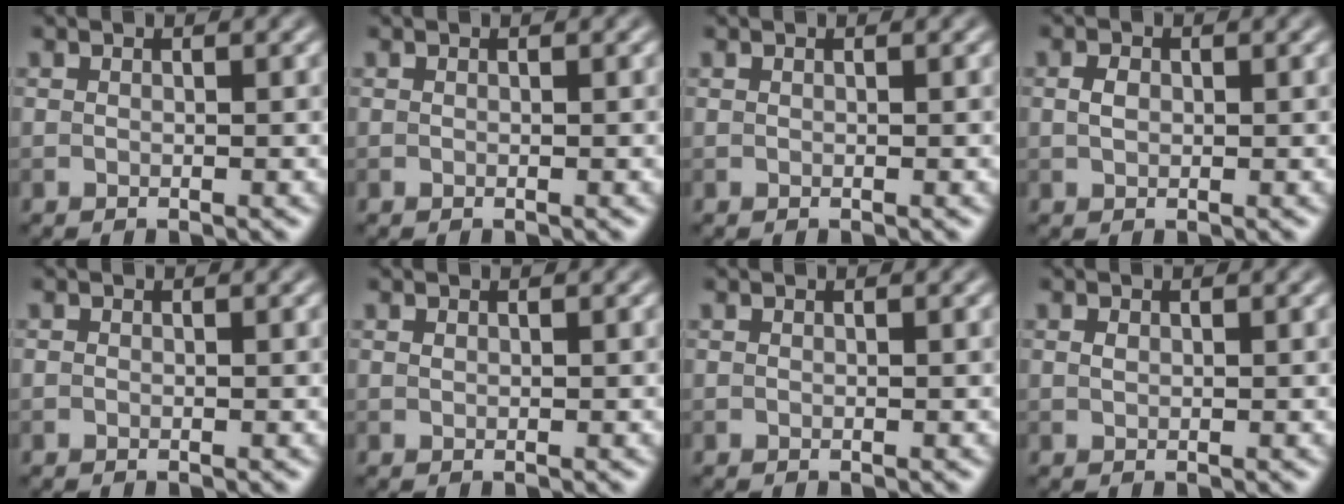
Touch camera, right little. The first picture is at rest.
{"total": 0.0}
{"total": 0.0}
{"total": 1.2, "force": [0.1, 0.9, 0.8], "torque": [-0.018, 0.002, 0.001]}
{"total": 0.0}
{"total": 0.0}
{"total": 0.0}
{"total": 0.5, "force": [0.2, 0.4, 0.4], "torque": [-0.008, 0.001, 0.003]}